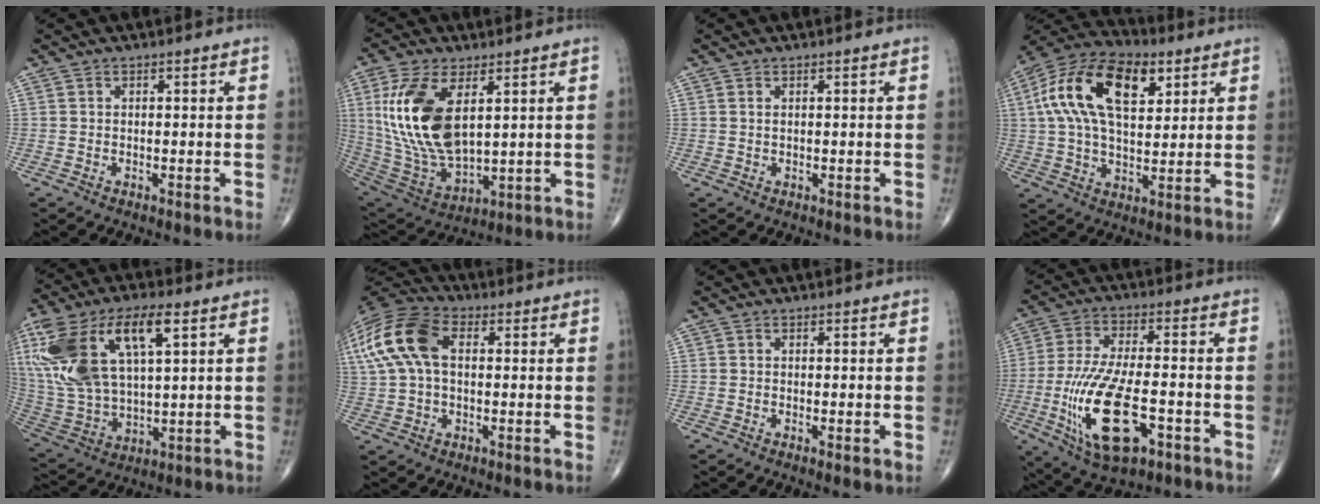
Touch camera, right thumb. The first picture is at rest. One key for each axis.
{"total": 18.8, "fx": 4.6, "fy": 9.4, "fz": 15.6, "tx": -0.317, "ty": -0.024, "tz": 0.101}
{"total": 0.6, "fx": 0.3, "fy": 0.2, "fz": 0.5, "tx": -0.013, "ty": 0.004, "tz": 0.007}
{"total": 19.8, "fx": 6.5, "fy": 10.6, "fz": 15.3, "tx": -0.272, "ty": 0.007, "tz": 0.107}
{"total": 24.3, "fx": 8.8, "fy": 11.0, "fz": 19.8, "tx": -0.424, "ty": 0.005, "tz": 0.169}
{"total": 16.0, "fx": 3.2, "fy": 9.6, "fz": 12.4, "tx": -0.274, "ty": 0.028, "tz": 0.053}
{"total": 1.0, "fx": -0.1, "fy": 0.2, "fz": 1.0, "tx": -0.023, "ty": -0.006, "tz": -0.004}
{"total": 17.8, "fx": -5.4, "fy": 7.3, "fz": 15.3, "tx": -0.312, "ty": 0.009, "tz": -0.085}